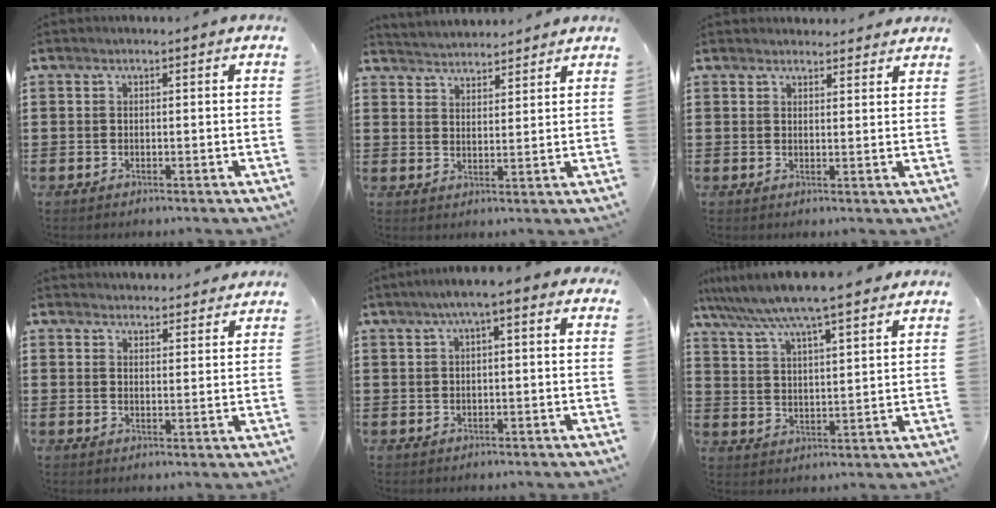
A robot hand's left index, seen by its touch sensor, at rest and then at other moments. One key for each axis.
{"total": 3.5, "fx": 3.5, "fy": 0.0, "fz": -0.4, "tx": -0.006, "ty": -0.014, "tz": 0.064}
{"total": 2.2, "fx": 2.2, "fy": 0.3, "fz": 0.0, "tx": 0.002, "ty": -0.006, "tz": 0.041}
{"total": 3.1, "fx": 3.1, "fy": 0.3, "fz": -0.2, "tx": 0.002, "ty": -0.014, "tz": 0.058}
{"total": 2.6, "fx": -0.2, "fy": 0.5, "fz": 2.5, "tx": -0.046, "ty": 0.005, "tz": -0.007}
{"total": 7.0, "fx": 6.2, "fy": 0.1, "fz": 3.2, "tx": -0.089, "ty": -0.030, "tz": 0.105}